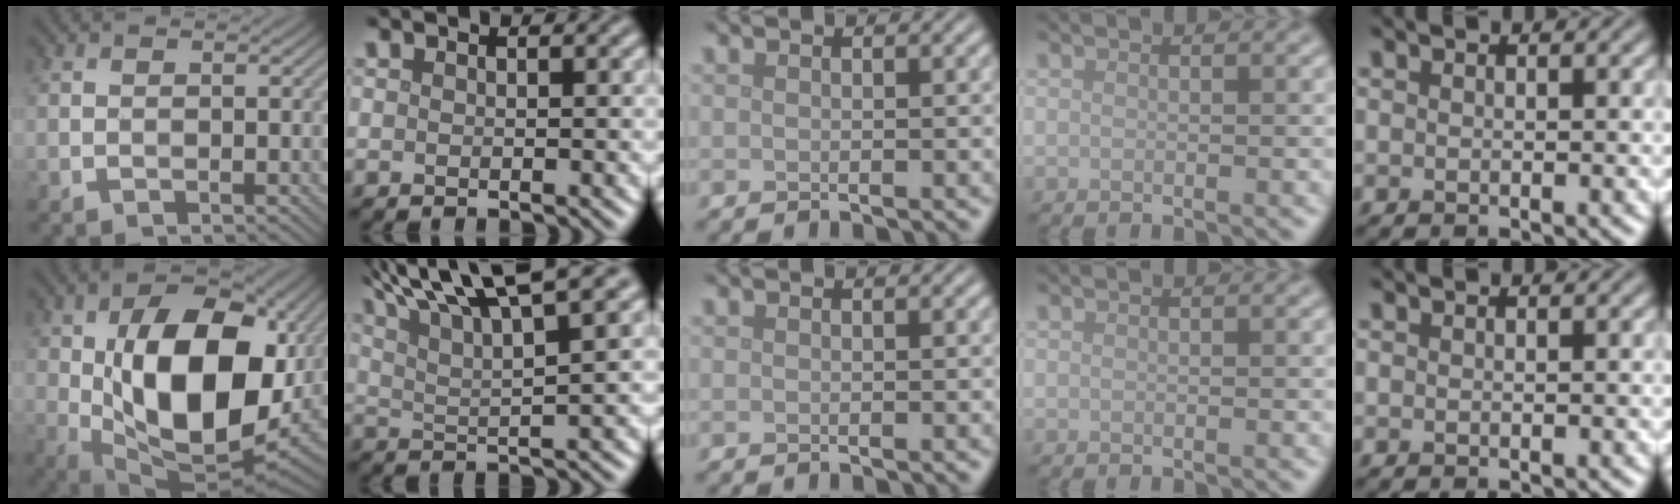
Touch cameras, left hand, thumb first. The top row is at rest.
{"thumb": {"total": 17.3, "force": [1.5, 10.3, 13.8], "torque": [-0.233, -0.010, 0.032]}, "index": {"total": 8.7, "force": [6.1, 1.8, 6.0], "torque": [-0.097, 0.021, 0.098]}}